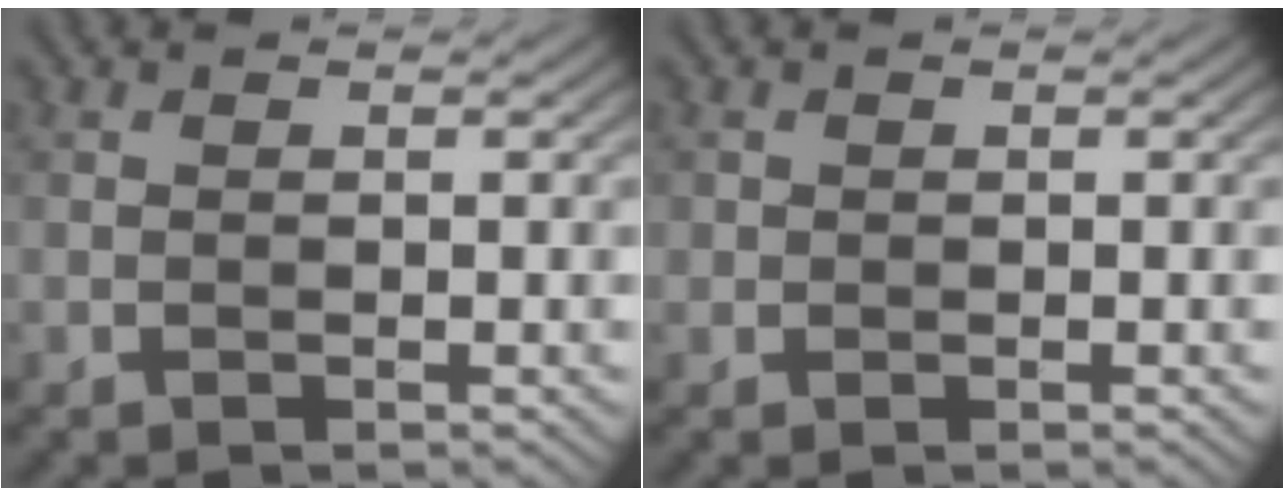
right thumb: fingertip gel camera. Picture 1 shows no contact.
{"total": 0.9, "force": [0.2, 0.9, 0.1], "torque": [0.000, -0.003, 0.002]}